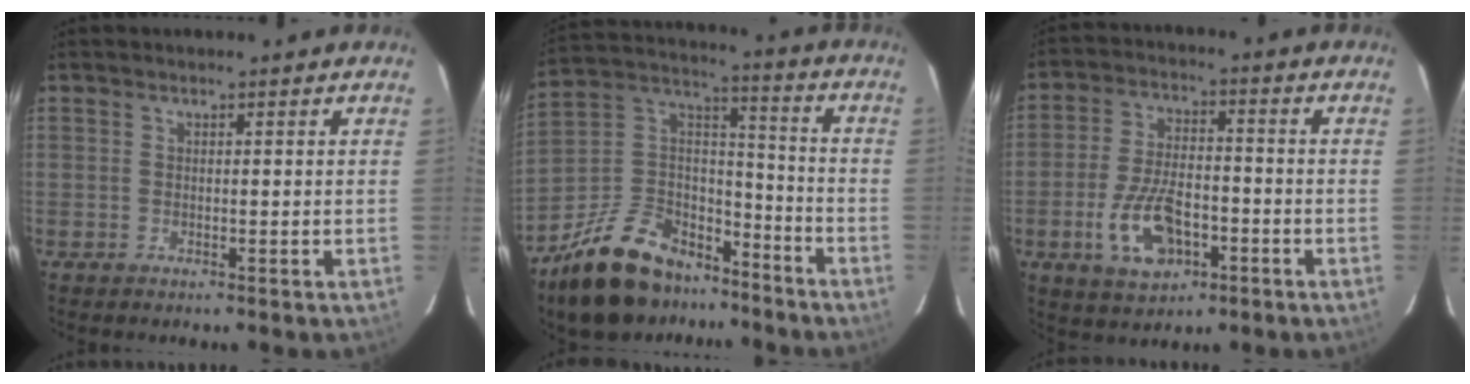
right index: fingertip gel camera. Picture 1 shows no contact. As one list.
[{"total": 21.9, "force": [-15.6, 11.5, 10.2], "torque": [-0.222, 0.045, -0.240]}, {"total": 11.7, "force": [-4.6, 6.1, 9.0], "torque": [-0.186, 0.000, -0.072]}]